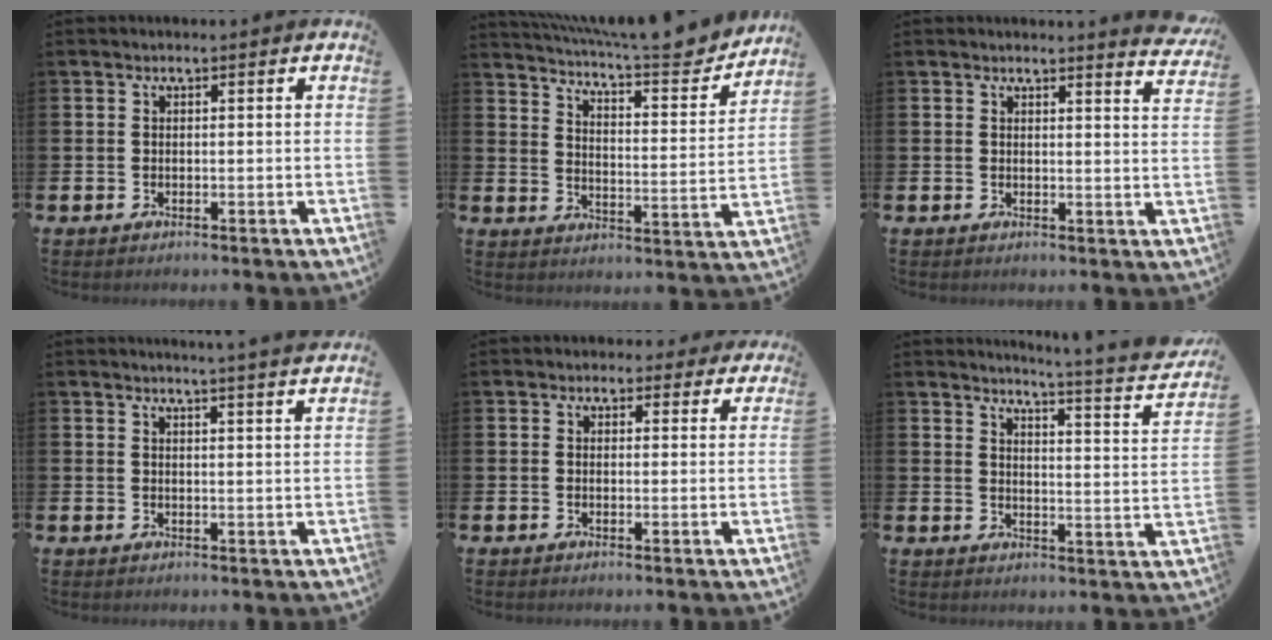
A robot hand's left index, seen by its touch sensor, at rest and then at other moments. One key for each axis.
{"total": 7.5, "fx": 7.0, "fy": 0.7, "fz": 2.6, "tx": -0.067, "ty": -0.054, "tz": 0.118}
{"total": 2.7, "fx": 2.7, "fy": -0.2, "fz": 0.2, "tx": 0.009, "ty": -0.025, "tz": 0.045}
{"total": 3.1, "fx": 3.0, "fy": -0.8, "fz": 0.3, "tx": 0.000, "ty": -0.022, "tz": 0.053}
{"total": 1.8, "fx": 1.3, "fy": 1.2, "fz": 0.1, "tx": 0.008, "ty": -0.001, "tz": 0.019}
{"total": 4.4, "fx": 4.0, "fy": -0.6, "fz": 1.7, "tx": -0.031, "ty": -0.047, "tz": 0.055}